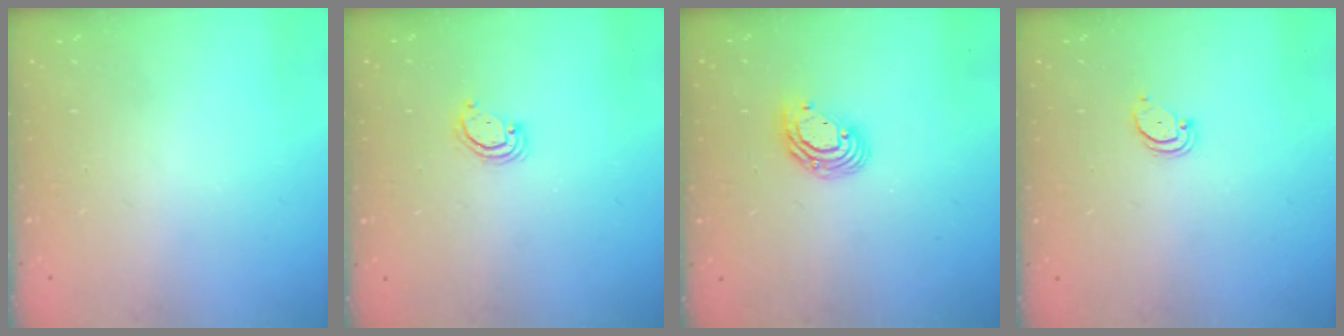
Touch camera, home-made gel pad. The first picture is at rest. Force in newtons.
{"total": 3.7, "press": 3.7, "slide": 0.3}
{"total": 8.1, "press": 8.0, "slide": 1.4}
{"total": 1.5, "press": 1.5, "slide": 0.2}